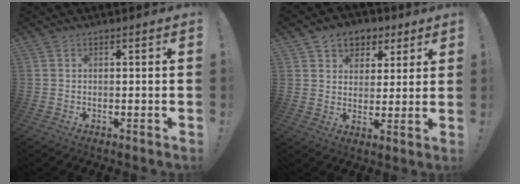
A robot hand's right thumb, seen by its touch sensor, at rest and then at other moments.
{"total": 7.2, "force": [3.4, 6.1, 1.6], "torque": [-0.012, -0.019, 0.067]}